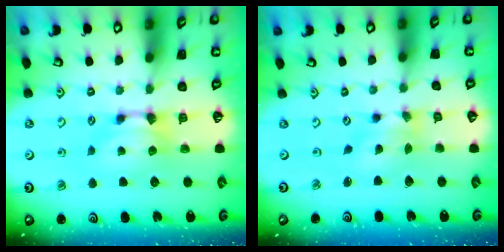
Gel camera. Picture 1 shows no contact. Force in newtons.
{"total": 1.7, "press": 1.0, "slide": 1.4}